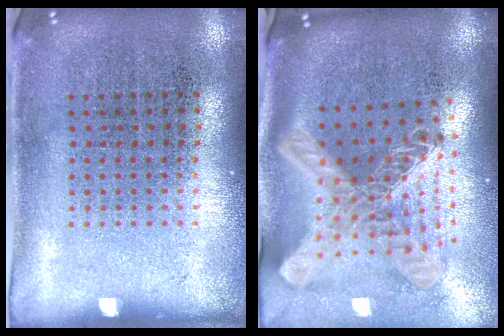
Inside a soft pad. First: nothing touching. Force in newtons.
{"total": 2.9, "press": 2.1, "slide": 2.0}